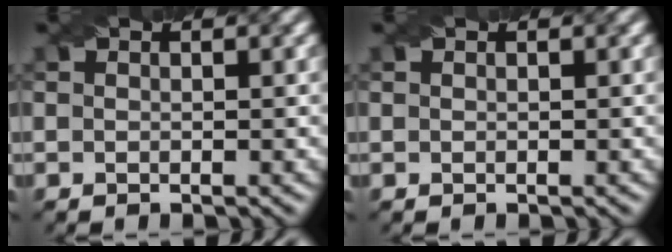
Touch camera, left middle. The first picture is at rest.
{"total": 0.0}